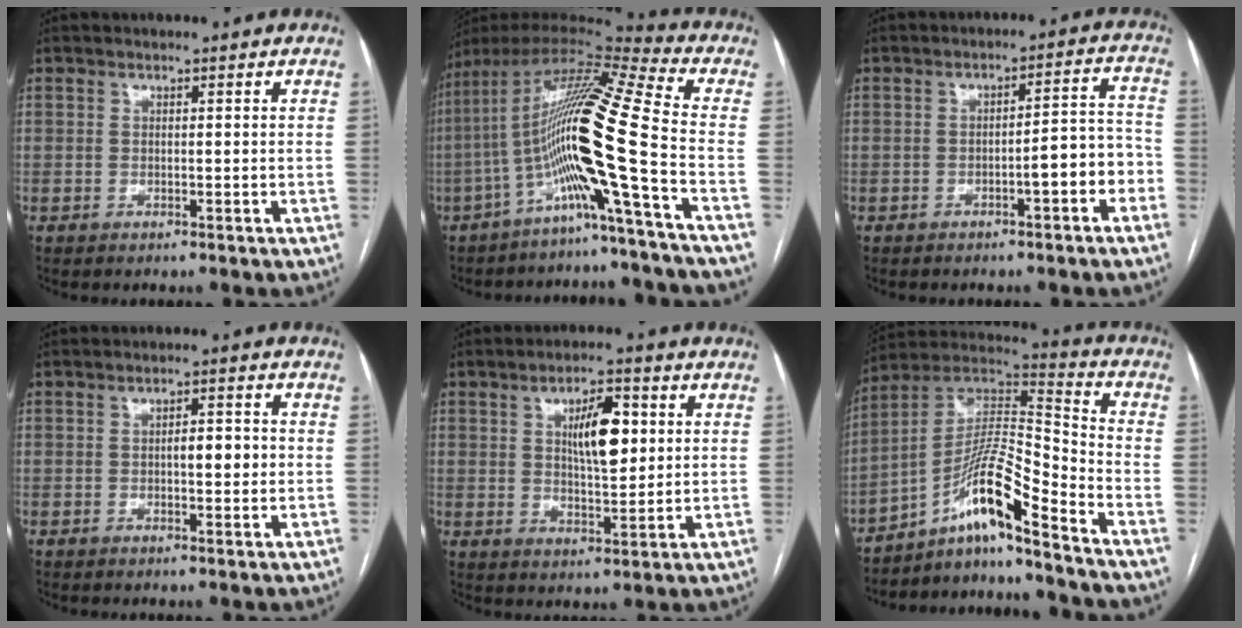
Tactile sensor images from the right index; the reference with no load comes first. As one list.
[{"total": 17.3, "force": [-5.1, -2.1, 16.4], "torque": [-0.306, 0.016, -0.109]}, {"total": 6.0, "force": [-2.8, 1.2, 5.2], "torque": [-0.061, 0.032, -0.036]}, {"total": 3.7, "force": [-0.2, 1.2, 3.5], "torque": [-0.054, 0.005, -0.003]}, {"total": 8.4, "force": [2.1, 2.7, 7.6], "torque": [-0.127, 0.007, 0.039]}, {"total": 13.1, "force": [-9.1, 0.1, 9.4], "torque": [-0.177, 0.023, -0.162]}]